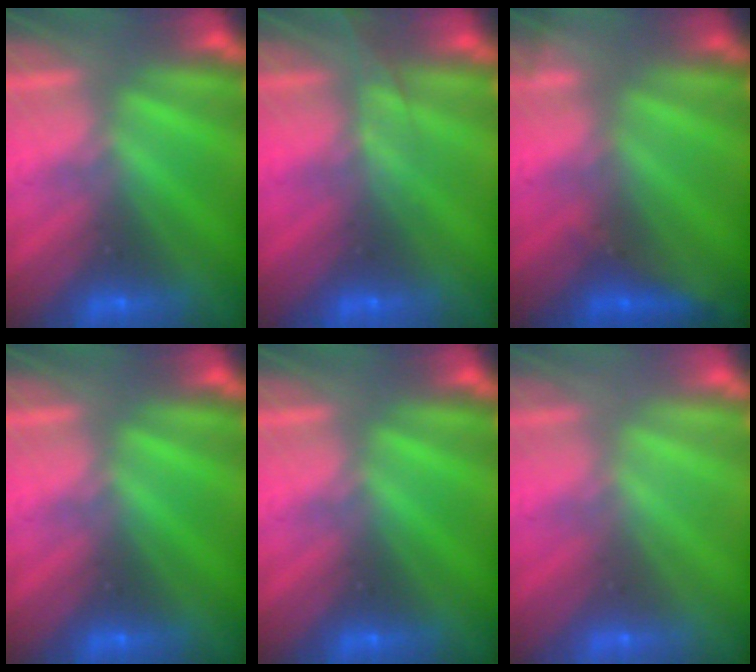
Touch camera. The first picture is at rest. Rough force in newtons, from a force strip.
{"total": 2.6}
{"total": 2.9}
{"total": 0.0}
{"total": 0.0}
{"total": 3.1}